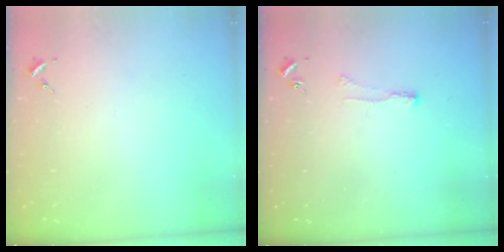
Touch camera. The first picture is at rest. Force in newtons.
{"total": 3.2, "press": 3.1, "slide": 0.6}